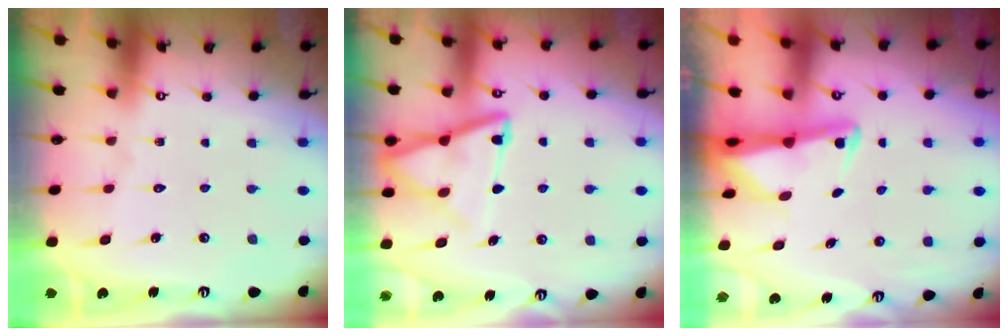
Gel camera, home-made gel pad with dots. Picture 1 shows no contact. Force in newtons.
{"total": 12.6, "press": 12.6, "slide": 1.0}
{"total": 2.5, "press": 2.5, "slide": 0.5}